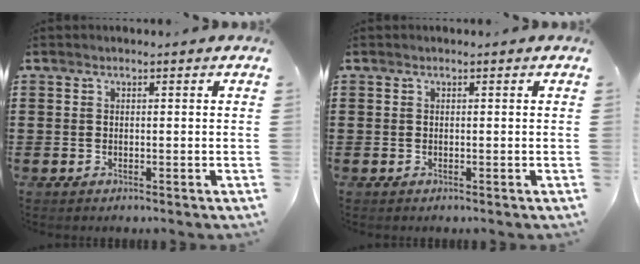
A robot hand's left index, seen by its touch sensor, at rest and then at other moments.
{"total": 0.0}